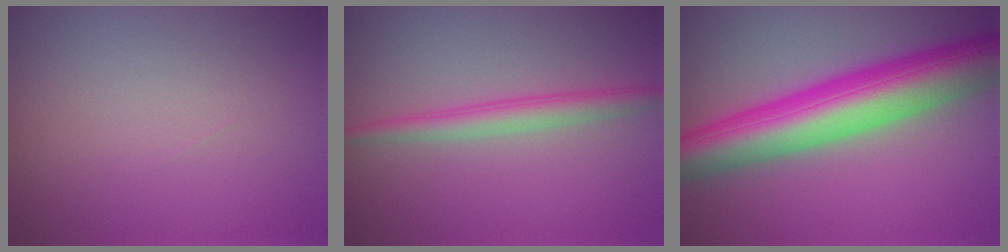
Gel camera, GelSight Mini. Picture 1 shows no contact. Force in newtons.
{"total": 2.6, "press": 2.6, "slide": 0.0}
{"total": 10.2, "press": 10.2, "slide": 0.3}